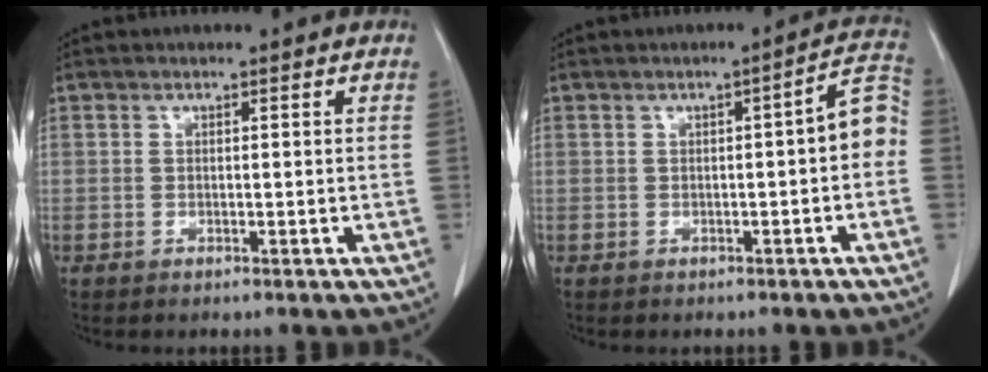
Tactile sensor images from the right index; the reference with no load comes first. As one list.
[{"total": 5.1, "force": [-0.5, 0.9, 5.0], "torque": [-0.056, 0.023, -0.010]}]